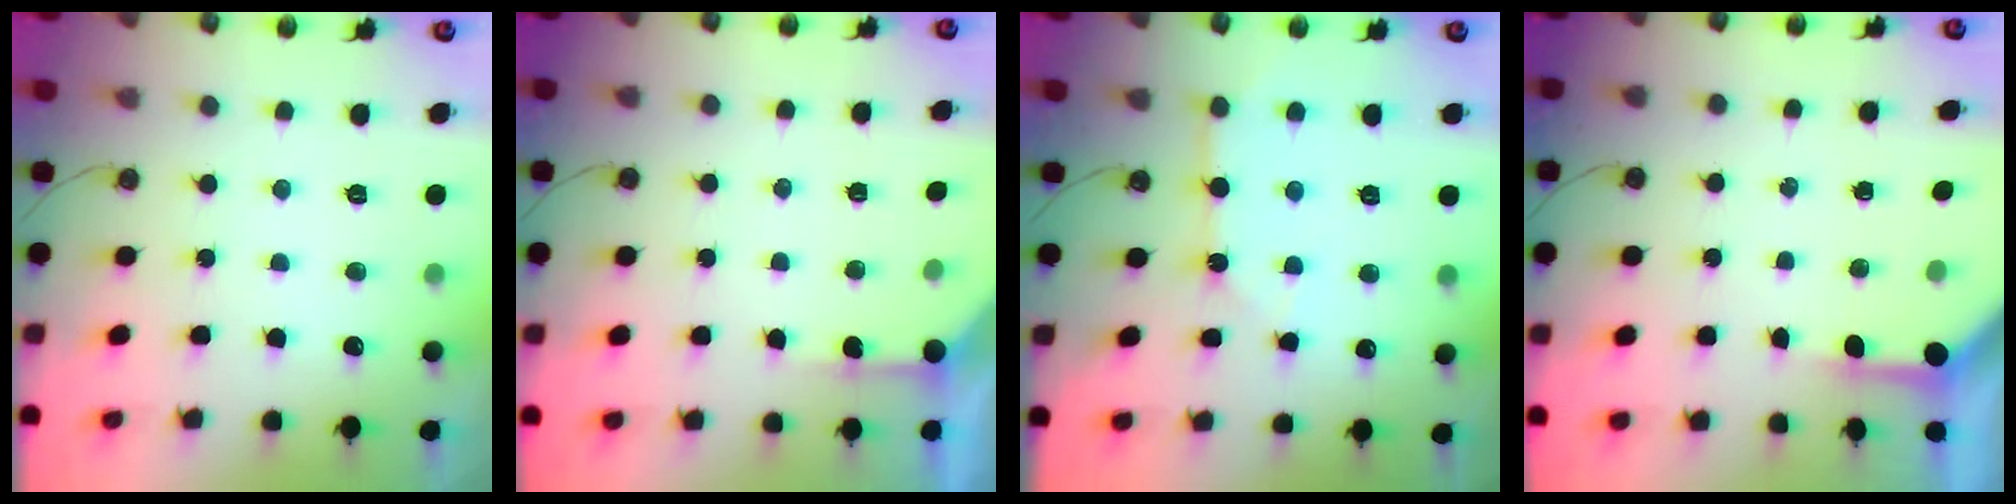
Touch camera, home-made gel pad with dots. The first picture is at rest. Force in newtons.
{"total": 3.1, "press": 3.1, "slide": 0.4}
{"total": 5.3, "press": 5.2, "slide": 0.4}
{"total": 3.4, "press": 3.3, "slide": 0.4}